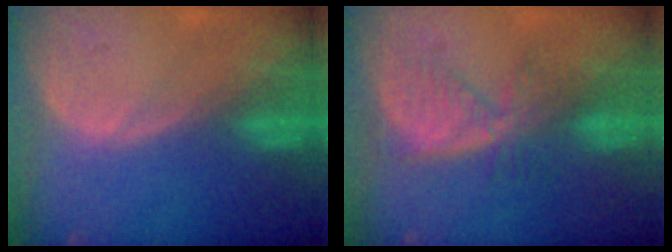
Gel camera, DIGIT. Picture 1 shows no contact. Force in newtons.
{"total": 6.0, "press": 5.9, "slide": 0.6}